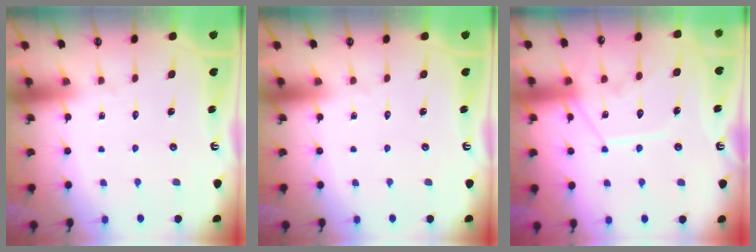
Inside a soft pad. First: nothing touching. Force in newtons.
{"total": 0.0}
{"total": 11.8, "press": 11.8, "slide": 0.6}